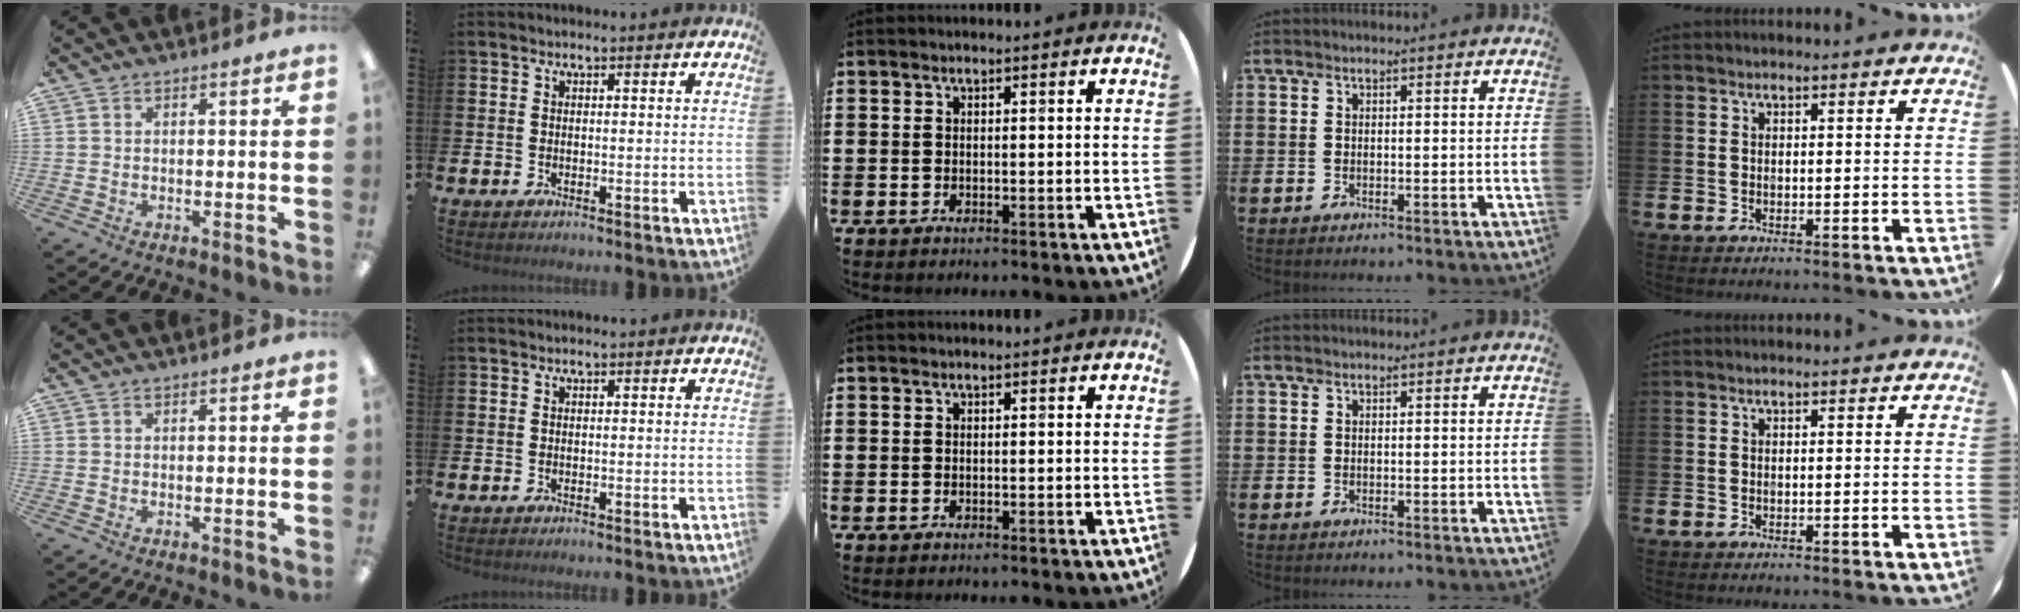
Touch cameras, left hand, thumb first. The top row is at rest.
{}